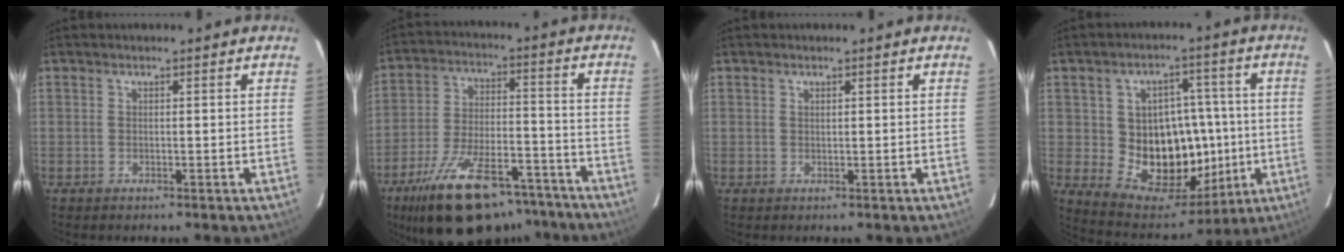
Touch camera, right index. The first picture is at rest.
{"total": 22.9, "force": [-17.1, 9.0, 12.2], "torque": [-0.224, -0.008, -0.252]}
{"total": 0.6, "force": [0.3, 0.3, 0.4], "torque": [-0.007, 0.003, 0.007]}
{"total": 15.4, "force": [-1.1, 13.1, 8.0], "torque": [-0.146, 0.015, 0.008]}